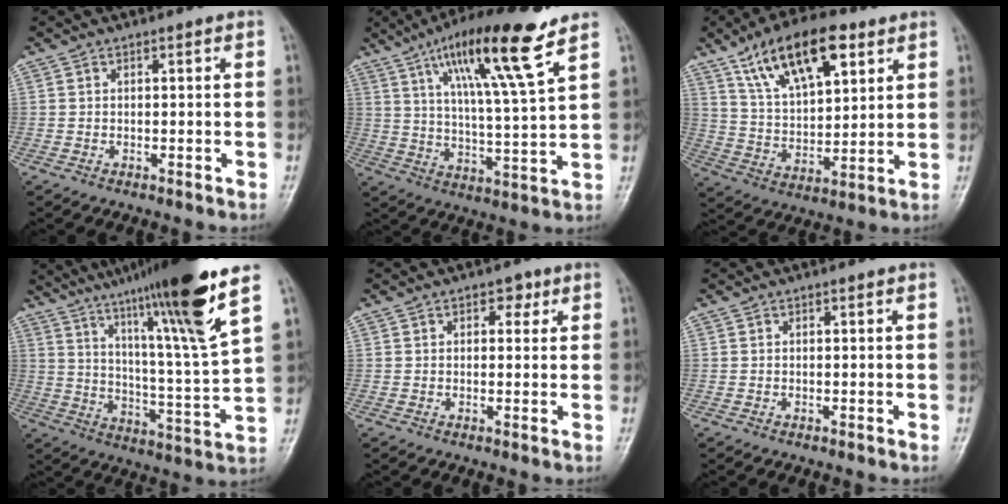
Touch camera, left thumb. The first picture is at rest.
{"total": 17.3, "force": [9.9, 2.2, 14.0], "torque": [-0.233, -0.039, 0.170]}
{"total": 16.9, "force": [9.2, 7.6, 12.1], "torque": [-0.173, -0.026, 0.166]}
{"total": 21.8, "force": [14.2, 0.3, 16.5], "torque": [-0.245, -0.062, 0.228]}
{"total": 2.5, "force": [1.2, 1.7, 1.3], "torque": [0.001, -0.001, 0.011]}
{"total": 0.0}